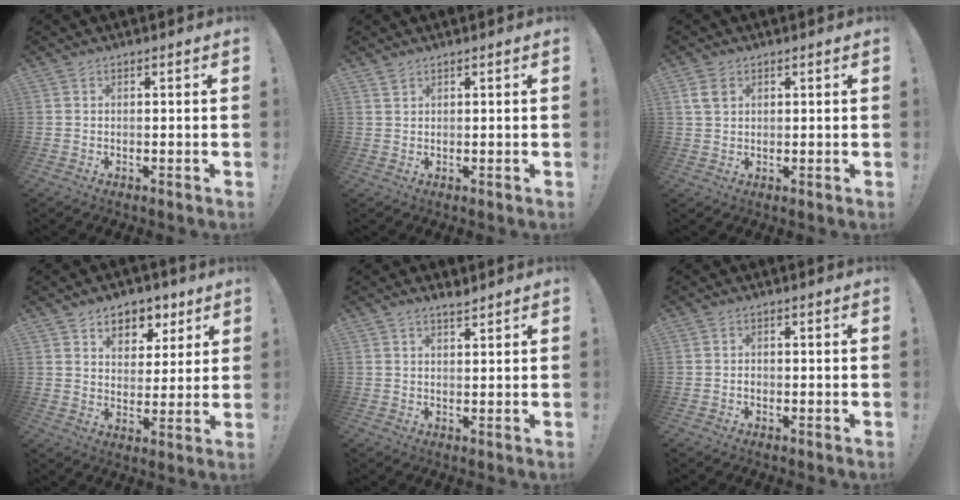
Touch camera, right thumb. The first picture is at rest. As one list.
[{"total": 1.3, "force": [1.1, 0.5, 0.4], "torque": [-0.002, -0.004, 0.020]}, {"total": 4.2, "force": [1.8, 2.8, 2.6], "torque": [-0.039, 0.001, 0.035]}, {"total": 7.4, "force": [4.4, 5.5, 2.3], "torque": [-0.020, -0.035, 0.082]}, {"total": 2.4, "force": [2.1, 0.6, 1.1], "torque": [-0.013, -0.013, 0.035]}, {"total": 0.9, "force": [-0.6, 0.7, 0.2], "torque": [-0.007, 0.004, -0.009]}]